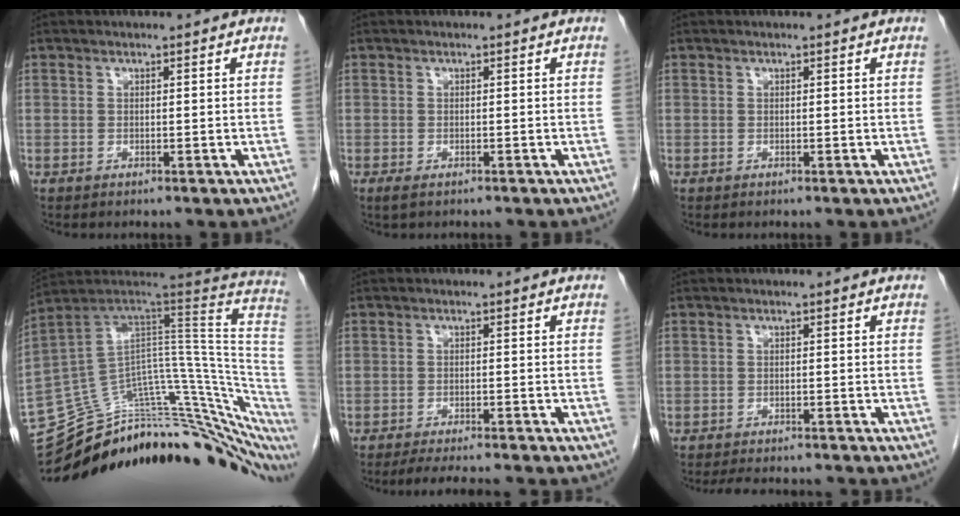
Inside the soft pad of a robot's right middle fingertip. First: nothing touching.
{"total": 1.4, "force": [-0.9, 0.5, 0.9], "torque": [-0.018, -0.003, -0.011]}
{"total": 0.0}
{"total": 30.2, "force": [-25.4, 5.9, 15.1], "torque": [-0.079, 0.043, -0.340]}
{"total": 9.1, "force": [-7.7, 1.6, 4.4], "torque": [-0.059, -0.009, -0.103]}
{"total": 6.1, "force": [-5.6, 1.2, 2.0], "torque": [-0.027, -0.009, -0.078]}